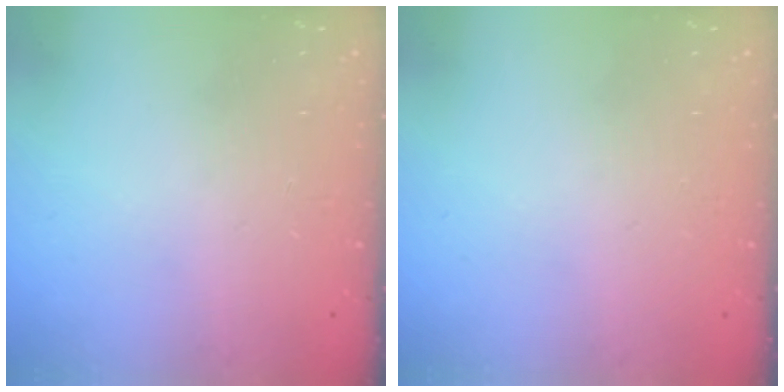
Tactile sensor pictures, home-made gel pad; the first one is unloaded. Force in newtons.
{"total": 0.0}